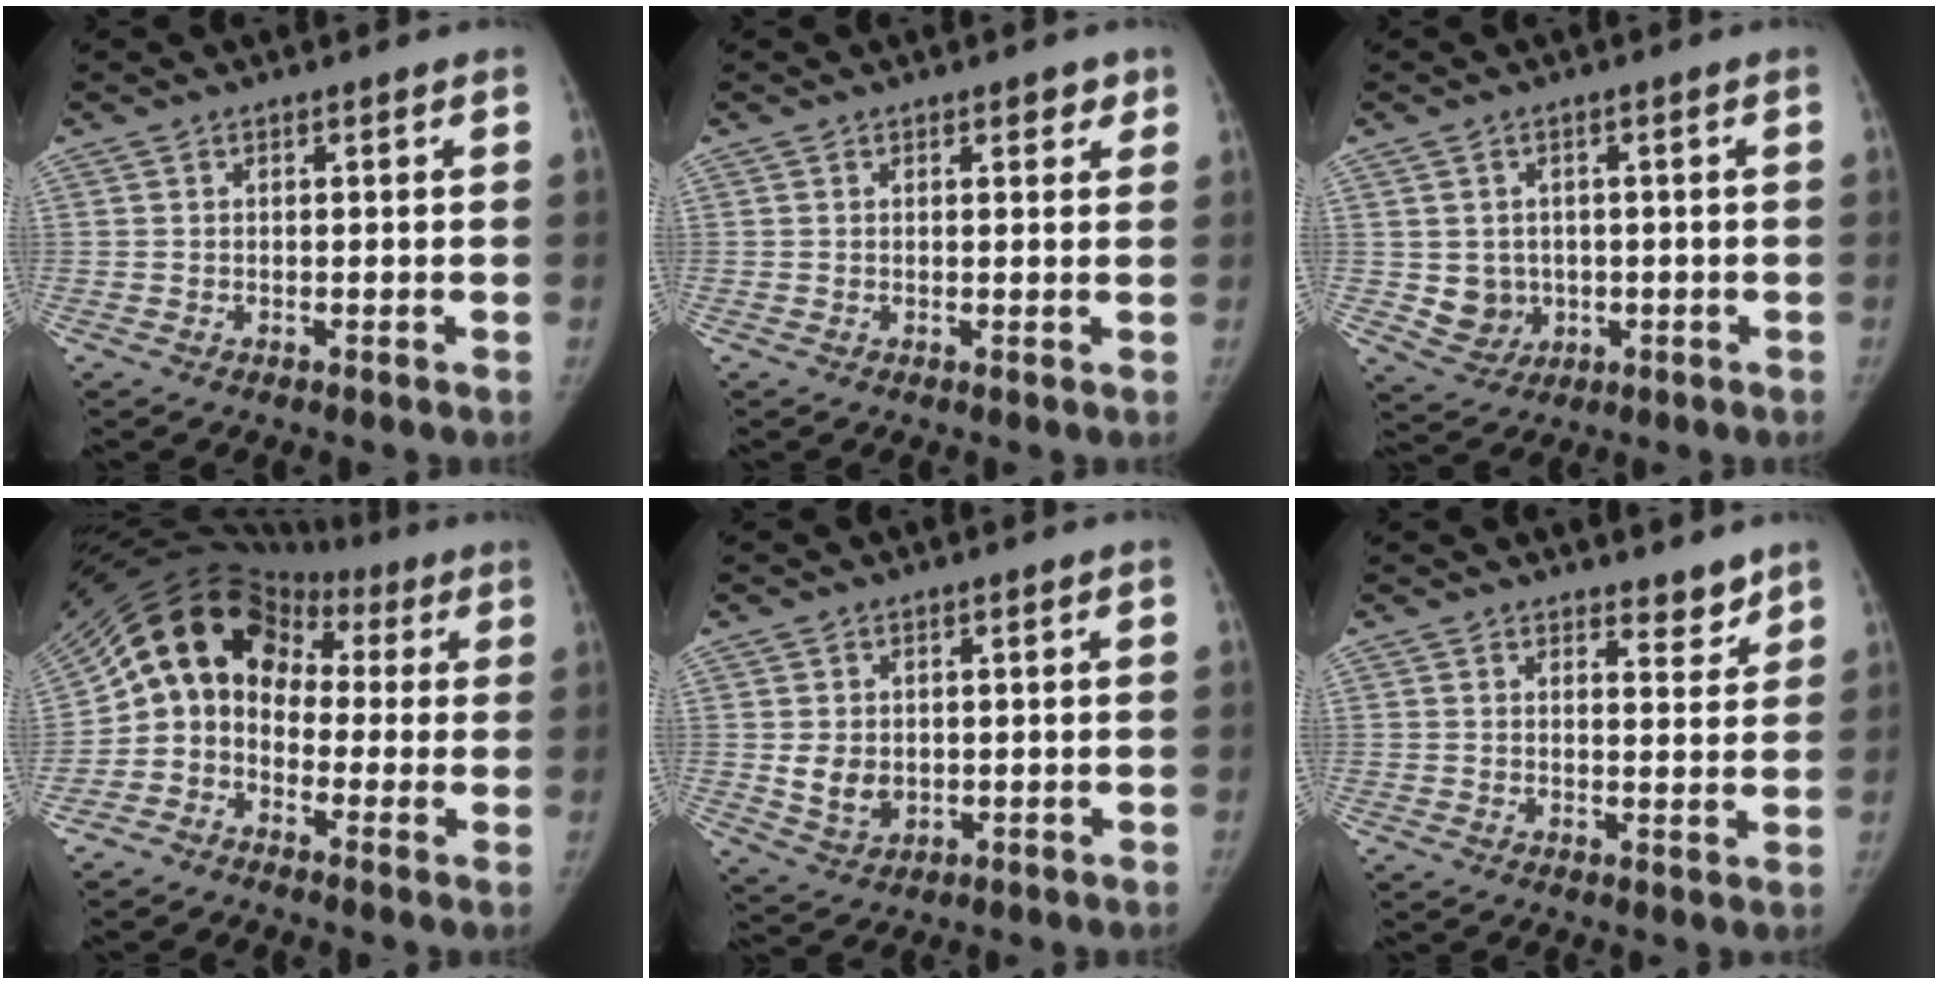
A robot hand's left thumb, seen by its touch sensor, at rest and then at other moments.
{"total": 2.1, "force": [1.3, 1.1, 1.3], "torque": [0.001, -0.004, 0.013]}
{"total": 5.3, "force": [-0.3, 4.8, 2.1], "torque": [-0.012, 0.002, 0.009]}
{"total": 13.4, "force": [-0.6, 11.5, 6.9], "torque": [-0.091, 0.078, -0.025]}
{"total": 4.8, "force": [0.1, 3.8, 3.0], "torque": [-0.038, -0.009, 0.016]}
{"total": 3.5, "force": [3.0, 1.4, 1.1], "torque": [0.004, -0.024, 0.042]}